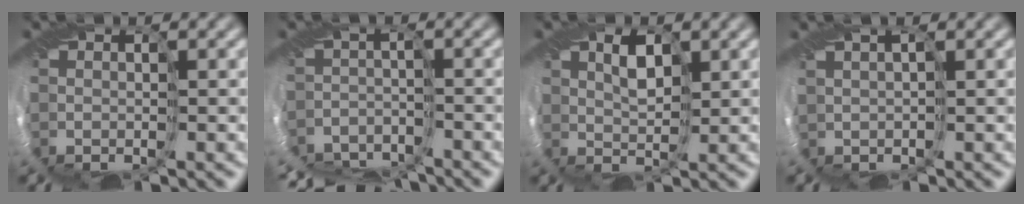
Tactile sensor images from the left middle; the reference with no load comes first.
{"total": 8.3, "force": [-7.7, 2.7, 1.2], "torque": [0.000, -0.001, -0.117]}
{"total": 1.7, "force": [0.6, 1.0, 1.3], "torque": [-0.024, 0.005, 0.011]}
{"total": 2.1, "force": [1.2, 1.0, 1.3], "torque": [-0.031, 0.012, 0.023]}